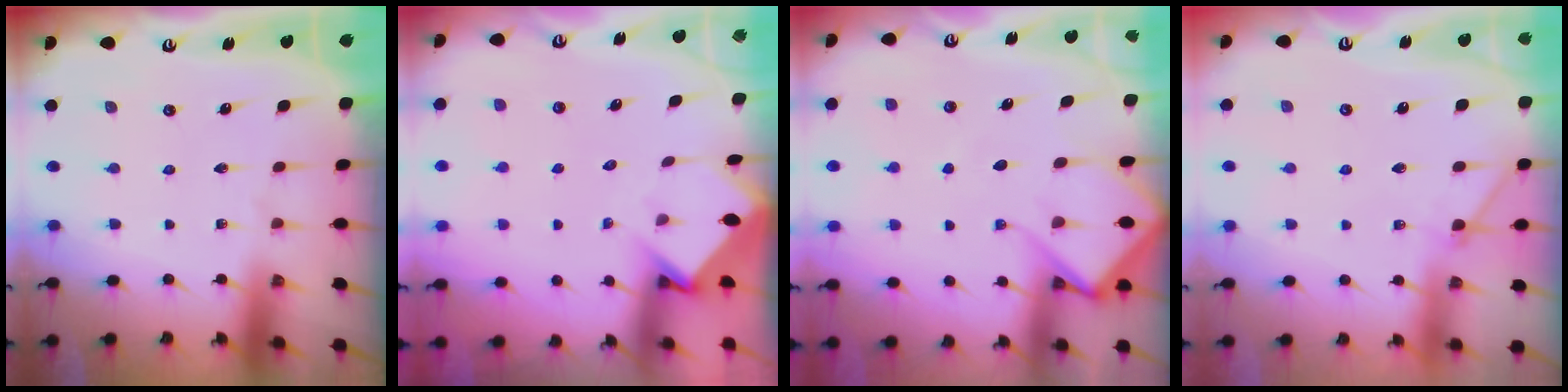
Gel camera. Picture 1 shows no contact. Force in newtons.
{"total": 3.7, "press": 3.7, "slide": 0.2}
{"total": 8.9, "press": 8.8, "slide": 0.8}
{"total": 4.6, "press": 4.6, "slide": 0.5}